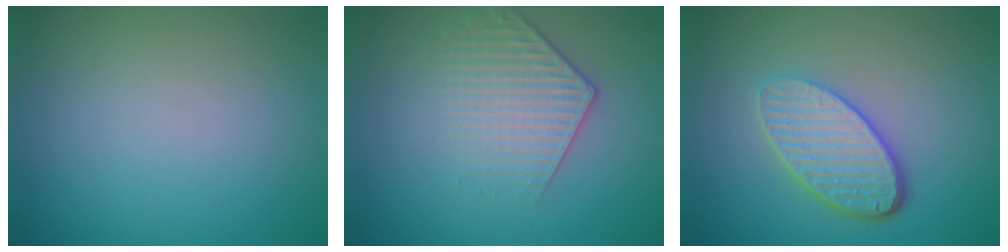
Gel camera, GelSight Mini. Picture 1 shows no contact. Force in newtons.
{"total": 3.1, "press": 2.9, "slide": 1.2}
{"total": 5.2, "press": 3.7, "slide": 3.7}